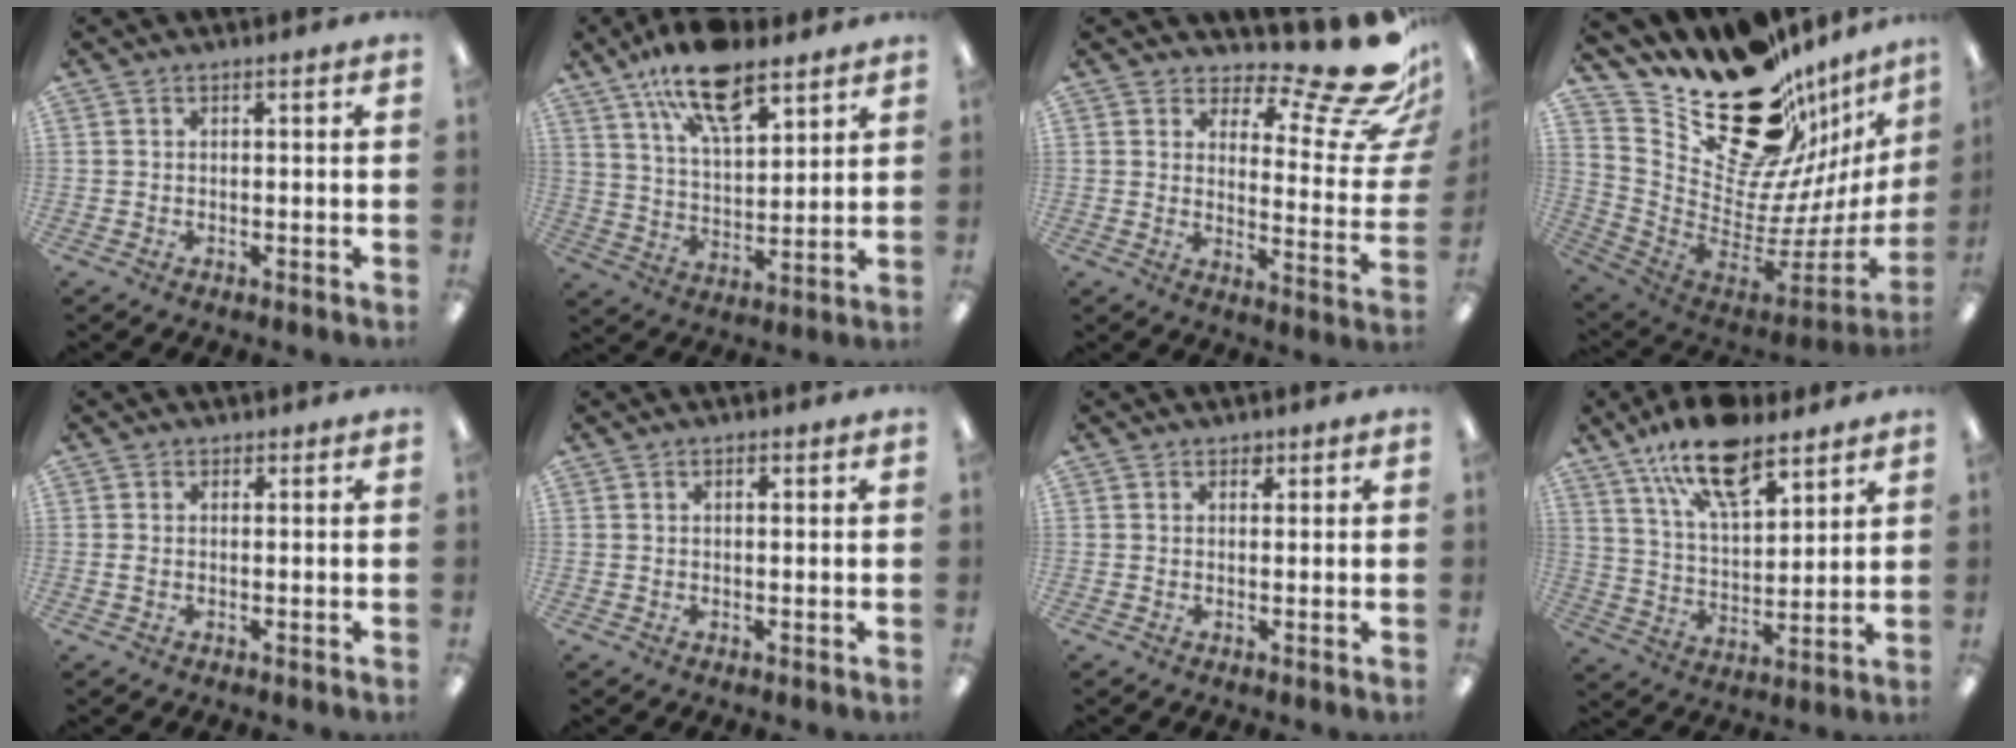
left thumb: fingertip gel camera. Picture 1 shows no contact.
{"total": 16.3, "force": [11.1, 6.6, 10.0], "torque": [-0.167, -0.051, 0.192]}
{"total": 14.7, "force": [10.5, 4.2, 9.3], "torque": [-0.127, -0.094, 0.168]}
{"total": 24.7, "force": [15.4, 13.7, 13.6], "torque": [-0.174, -0.120, 0.300]}
{"total": 1.1, "force": [0.0, 0.8, 0.7], "torque": [-0.015, 0.003, -0.001]}
{"total": 0.7, "force": [0.3, 0.4, 0.5], "torque": [-0.002, 0.000, 0.003]}
{"total": 1.2, "force": [0.8, 0.9, 0.4], "torque": [0.000, -0.001, 0.012]}
{"total": 16.8, "force": [11.5, 6.8, 10.1], "torque": [-0.179, -0.050, 0.200]}